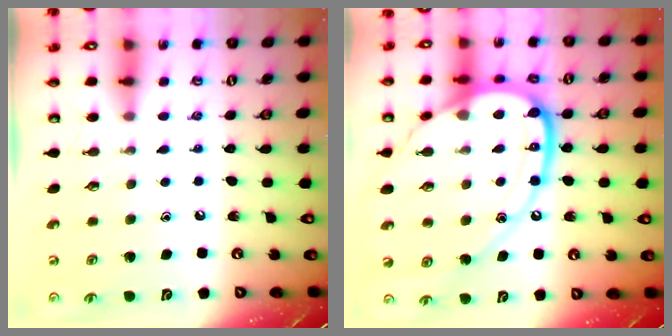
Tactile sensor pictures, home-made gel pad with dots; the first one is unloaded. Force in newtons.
{"total": 22.2, "press": 22.0, "slide": 2.2}